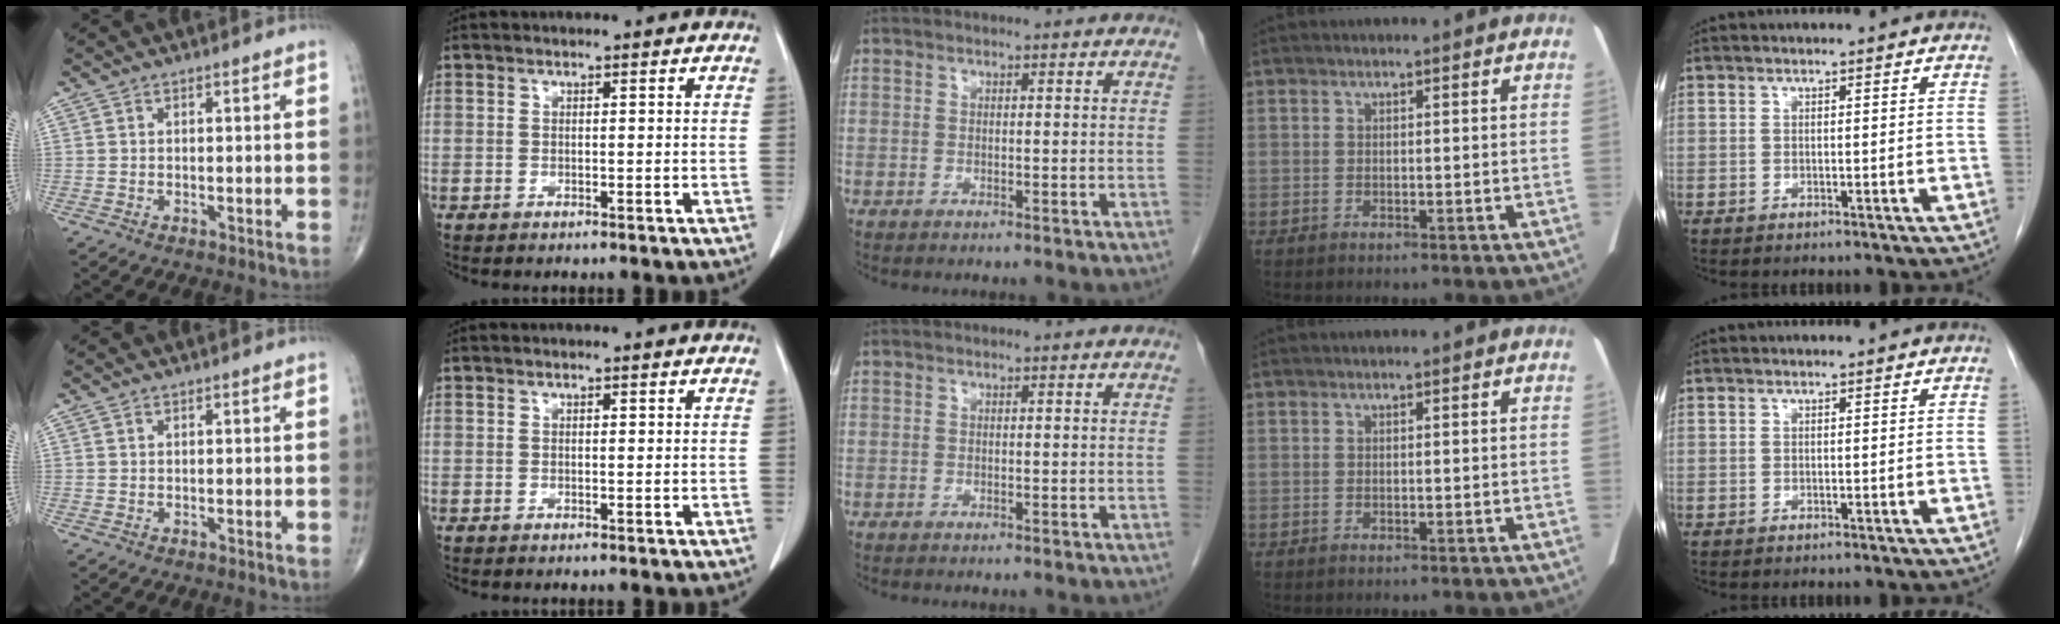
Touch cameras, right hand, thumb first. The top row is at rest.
{}